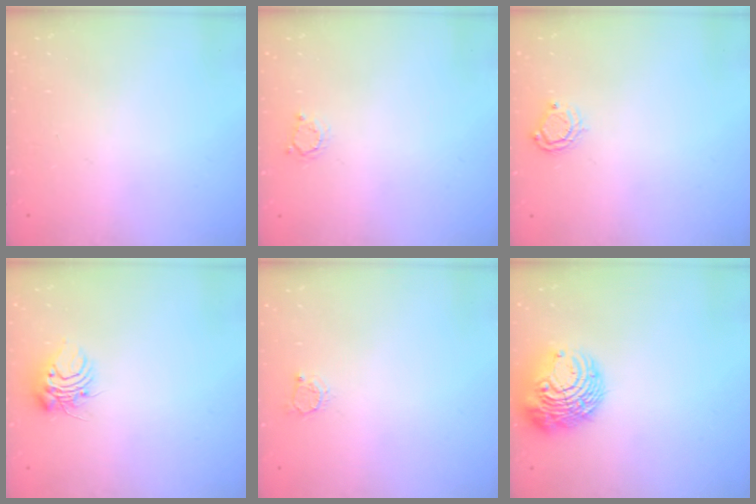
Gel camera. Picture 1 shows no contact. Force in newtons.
{"total": 2.5, "press": 2.5, "slide": 0.4}
{"total": 5.2, "press": 5.1, "slide": 0.5}
{"total": 6.9, "press": 6.9, "slide": 0.3}
{"total": 3.0, "press": 3.0, "slide": 0.4}
{"total": 11.1, "press": 11.0, "slide": 1.4}